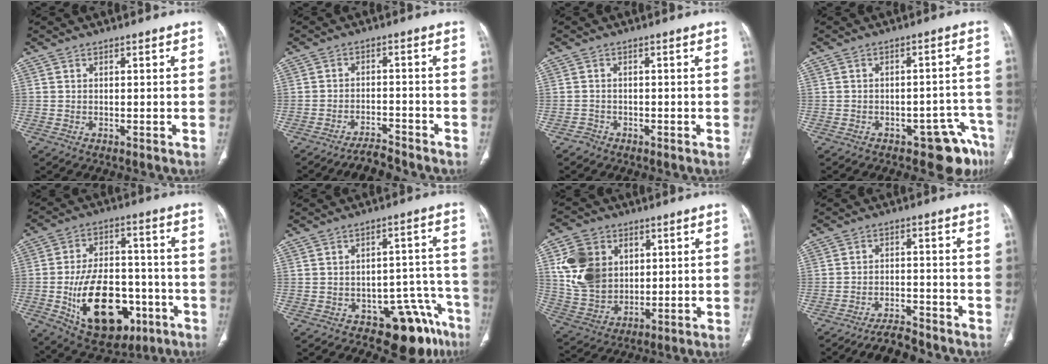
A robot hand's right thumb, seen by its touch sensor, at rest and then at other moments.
{"total": 4.6, "force": [-4.4, 0.7, 0.9], "torque": [-0.024, 0.030, -0.073]}
{"total": 1.4, "force": [-1.0, 1.0, -0.3], "torque": [0.003, 0.004, -0.025]}
{"total": 7.8, "force": [-5.4, 3.7, 4.2], "torque": [-0.017, 0.050, -0.068]}
{"total": 21.9, "force": [-7.1, 13.0, 16.1], "torque": [-0.226, 0.031, -0.088]}
{"total": 11.8, "force": [-7.7, 6.1, 6.5], "torque": [-0.028, 0.075, -0.099]}
{"total": 13.9, "force": [3.7, 10.9, 7.8], "torque": [-0.120, -0.010, 0.081]}
{"total": 6.4, "force": [-6.0, 1.6, 1.5], "torque": [-0.028, 0.040, -0.099]}